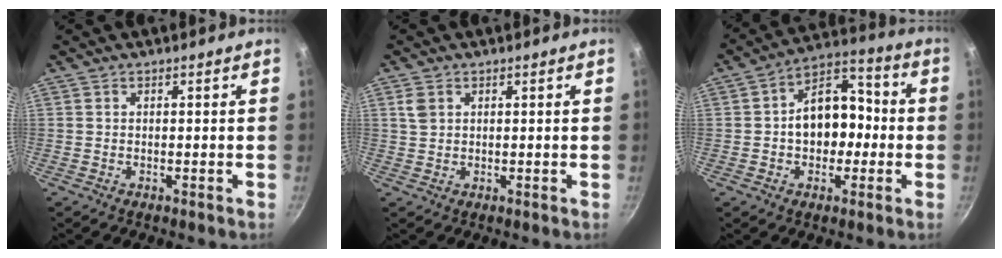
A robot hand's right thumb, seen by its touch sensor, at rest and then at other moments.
{"total": 2.4, "force": [1.0, 1.8, 1.2], "torque": [-0.024, -0.001, 0.022]}
{"total": 13.0, "force": [-0.8, 9.5, 8.9], "torque": [-0.082, 0.046, -0.025]}